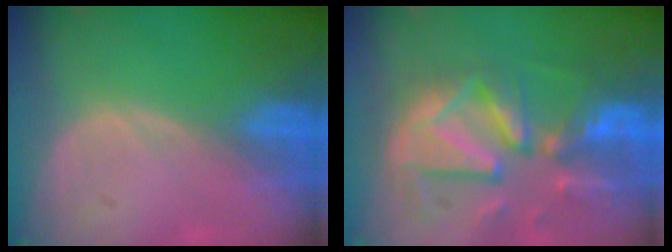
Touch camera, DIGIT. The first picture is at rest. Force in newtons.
{"total": 12.8, "press": 11.1, "slide": 6.3}